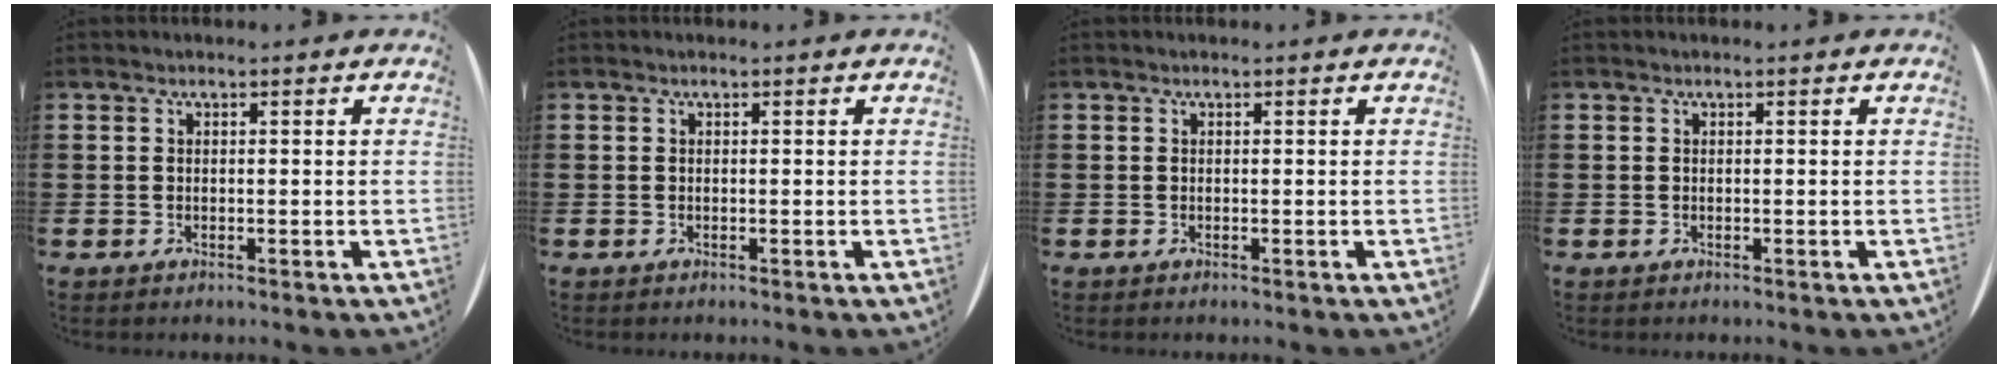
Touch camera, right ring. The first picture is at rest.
{"total": 0.0}
{"total": 0.0}
{"total": 0.0}